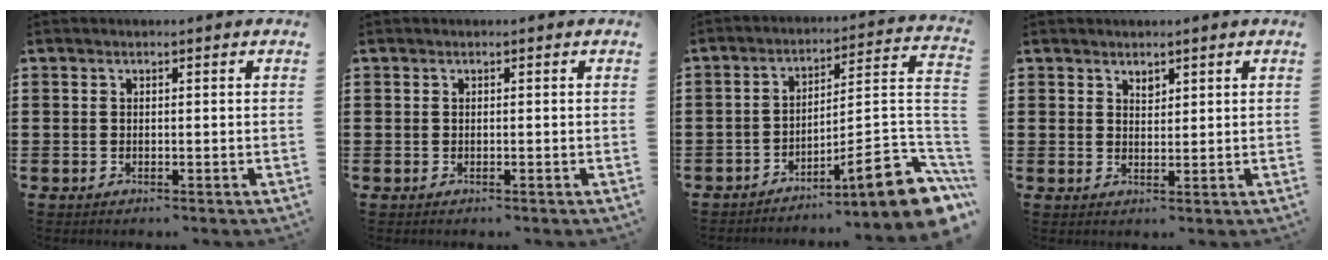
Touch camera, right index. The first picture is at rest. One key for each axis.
{"total": 0.0}
{"total": 10.5, "fx": -6.1, "fy": 1.8, "fz": 8.3, "tx": -0.114, "ty": -0.003, "tz": -0.115}
{"total": 1.6, "fx": 1.3, "fy": 0.8, "fz": 0.4, "tx": -0.003, "ty": -0.001, "tz": 0.024}